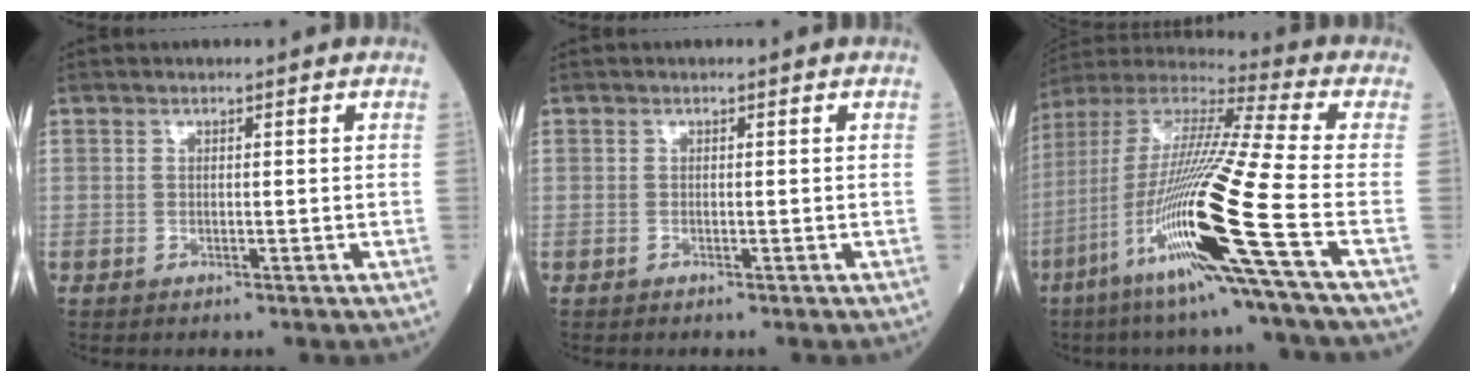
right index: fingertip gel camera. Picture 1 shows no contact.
{"total": 0.0}
{"total": 22.6, "force": [-8.5, -1.4, 20.9], "torque": [-0.427, -0.039, -0.171]}